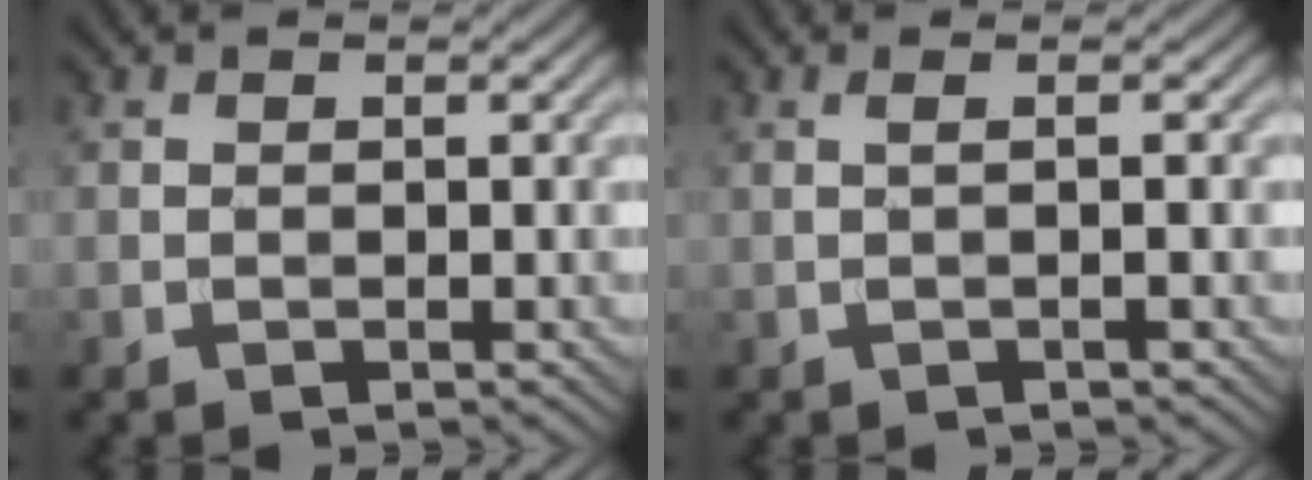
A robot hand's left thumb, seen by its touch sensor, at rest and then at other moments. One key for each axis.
{"total": 1.5, "fx": 0.0, "fy": 0.2, "fz": 1.5, "tx": -0.022, "ty": 0.006, "tz": -0.006}